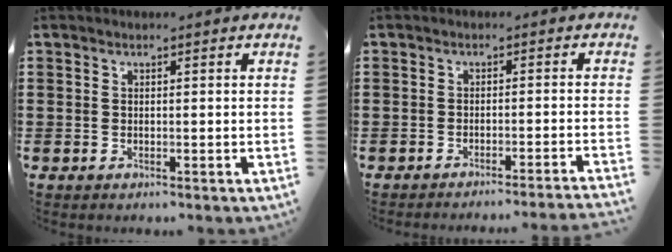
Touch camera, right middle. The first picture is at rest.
{"total": 1.9, "force": [-1.7, -0.5, 0.5], "torque": [-0.009, 0.002, -0.036]}